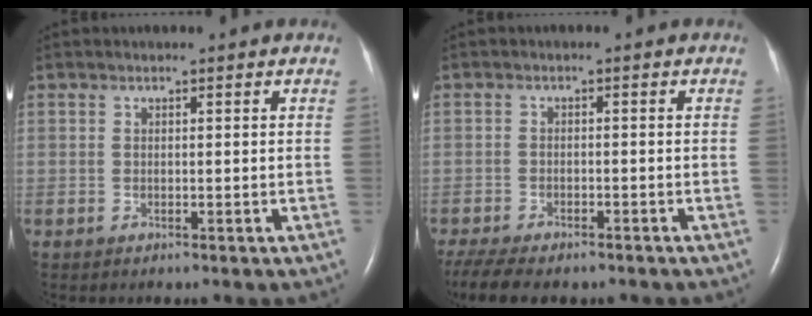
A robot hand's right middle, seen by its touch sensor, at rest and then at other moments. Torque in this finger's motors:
{"motor_torque": [0.57, -0.55, 0.10, 0.07]}